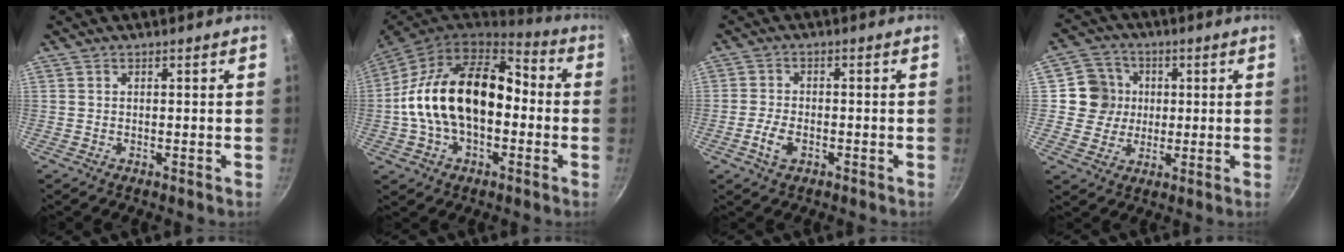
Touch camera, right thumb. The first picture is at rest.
{"total": 21.6, "force": [-1.3, 13.7, 16.6], "torque": [-0.263, 0.050, -0.034]}
{"total": 4.4, "force": [-1.9, 2.5, 3.1], "torque": [-0.061, 0.014, -0.038]}
{"total": 8.2, "force": [0.9, 7.9, 2.0], "torque": [0.004, 0.011, 0.006]}